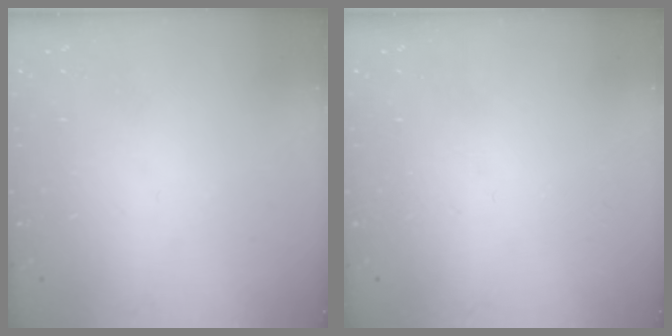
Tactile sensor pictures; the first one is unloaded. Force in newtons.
{"total": 0.0}